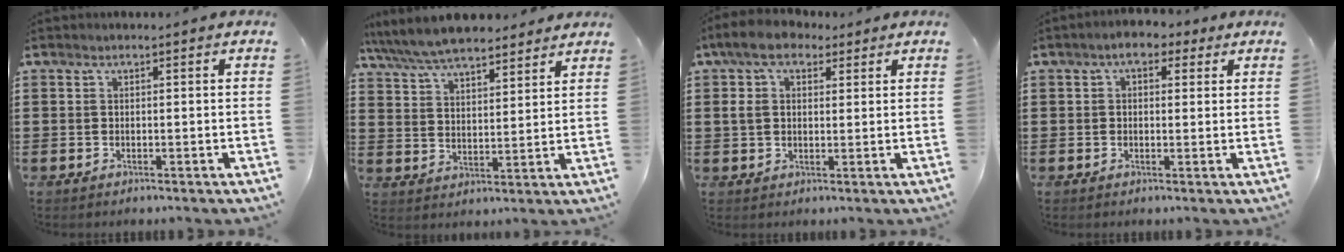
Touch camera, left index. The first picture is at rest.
{"total": 7.7, "force": [7.1, 1.5, 2.5], "torque": [-0.076, -0.024, 0.131]}
{"total": 6.6, "force": [3.7, 3.8, 4.0], "torque": [-0.099, 0.012, 0.065]}
{"total": 3.6, "force": [2.1, 1.8, 2.3], "torque": [-0.043, 0.009, 0.033]}